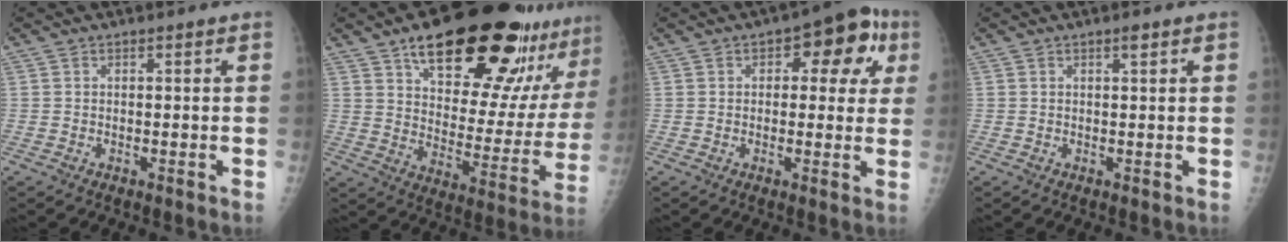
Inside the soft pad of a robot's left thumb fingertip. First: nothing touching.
{"total": 28.9, "force": [19.2, 10.5, 18.8], "torque": [-0.231, -0.074, 0.279]}
{"total": 10.6, "force": [3.3, 5.8, 8.2], "torque": [-0.052, 0.017, 0.031]}
{"total": 1.1, "force": [0.7, 0.3, 0.8], "torque": [-0.011, -0.002, 0.010]}